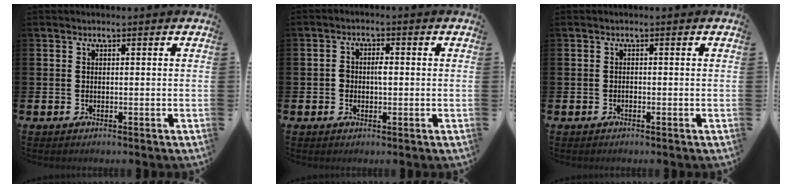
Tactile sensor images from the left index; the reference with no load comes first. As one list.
[{"total": 2.2, "force": [0.0, 1.5, 1.6], "torque": [-0.021, 0.005, -0.005]}, {"total": 0.0}]